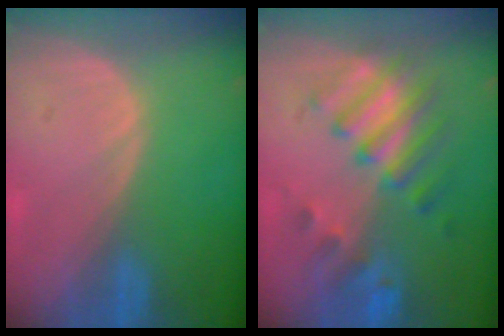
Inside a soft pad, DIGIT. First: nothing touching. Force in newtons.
{"total": 7.8, "press": 7.6, "slide": 1.8}